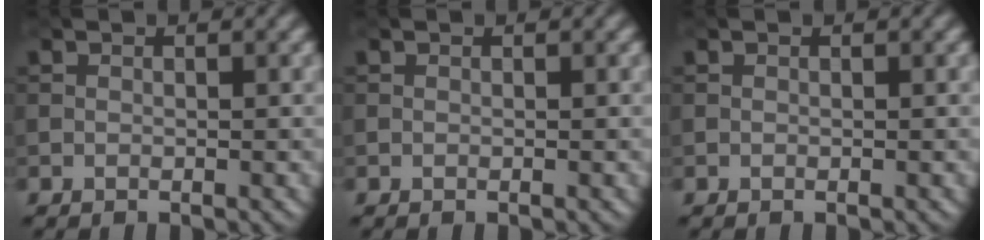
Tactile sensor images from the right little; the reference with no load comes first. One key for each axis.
{"total": 0.0}
{"total": 0.0}